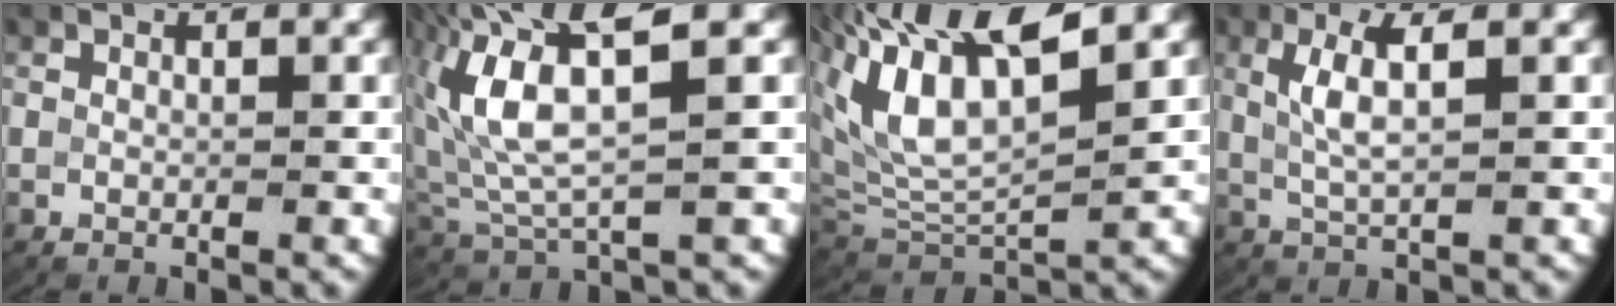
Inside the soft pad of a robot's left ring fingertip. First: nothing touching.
{"total": 7.8, "force": [2.4, 3.2, 6.7], "torque": [-0.149, 0.004, 0.045]}
{"total": 9.7, "force": [3.3, 5.6, 7.1], "torque": [-0.178, 0.001, 0.061]}
{"total": 3.4, "force": [0.7, 0.6, 3.3], "torque": [-0.075, -0.002, 0.020]}